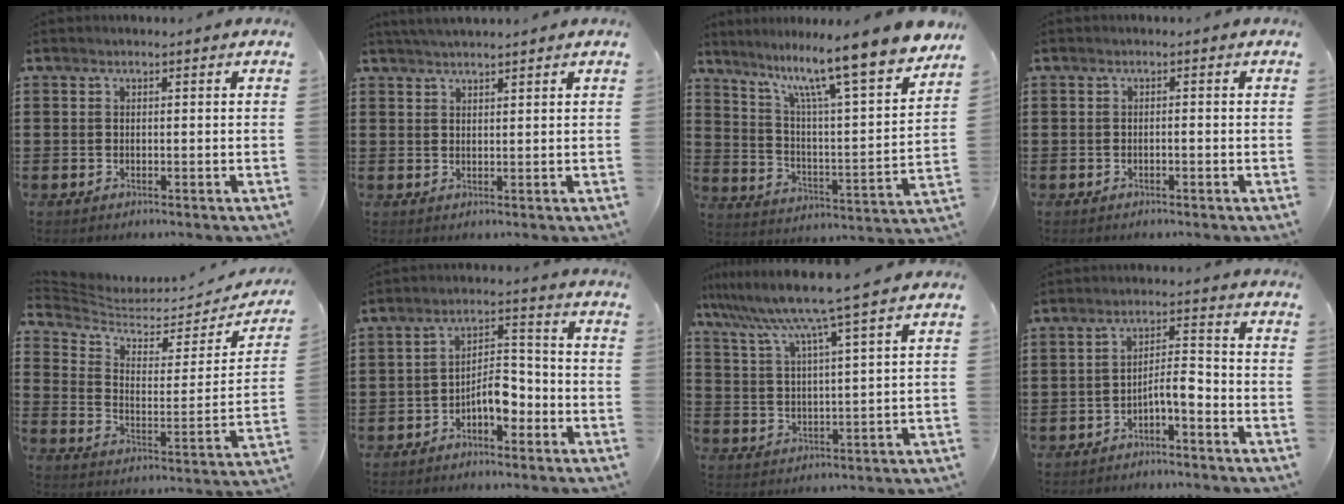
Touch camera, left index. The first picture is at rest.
{"total": 2.0, "force": [1.9, -0.1, 0.4], "torque": [-0.013, 0.002, 0.037]}
{"total": 11.9, "force": [9.8, 0.1, 6.6], "torque": [-0.140, -0.081, 0.154]}
{"total": 0.5, "force": [-0.4, 0.1, 0.3], "torque": [-0.007, -0.002, -0.008]}
{"total": 4.6, "force": [3.9, 1.7, 1.7], "torque": [-0.061, -0.035, 0.064]}
{"total": 5.7, "force": [-3.1, 2.6, 4.0], "torque": [-0.061, 0.013, -0.060]}
{"total": 7.7, "force": [6.5, -1.4, 3.8], "torque": [-0.099, -0.044, 0.105]}
{"total": 4.1, "force": [-2.9, 1.0, 2.8], "torque": [-0.061, 0.007, -0.061]}